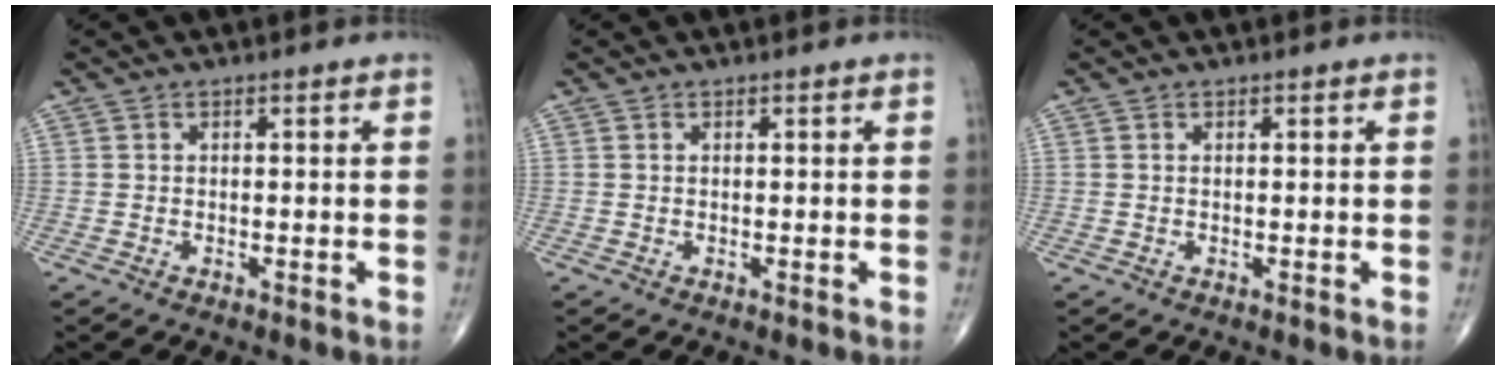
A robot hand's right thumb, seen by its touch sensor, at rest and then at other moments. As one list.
[{"total": 0.0}, {"total": 0.0}]